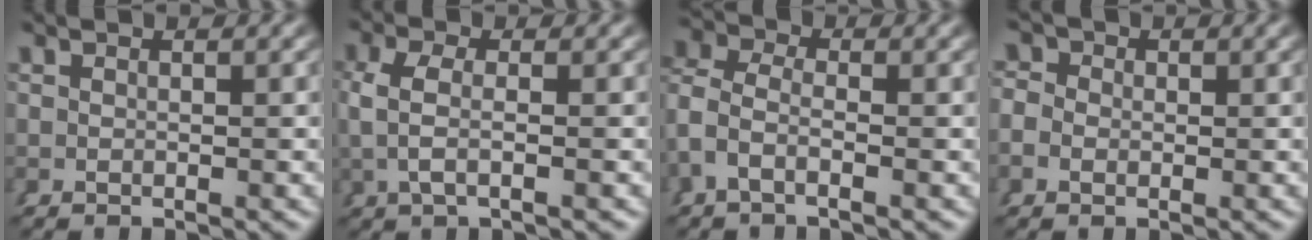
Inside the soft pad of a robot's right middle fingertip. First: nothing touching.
{"total": 3.1, "force": [0.6, 1.2, 2.8], "torque": [-0.064, 0.001, 0.010]}
{"total": 4.8, "force": [-0.9, 3.8, 2.8], "torque": [-0.086, -0.014, -0.022]}
{"total": 3.1, "force": [0.4, 2.9, 1.2], "torque": [-0.021, 0.009, -0.010]}